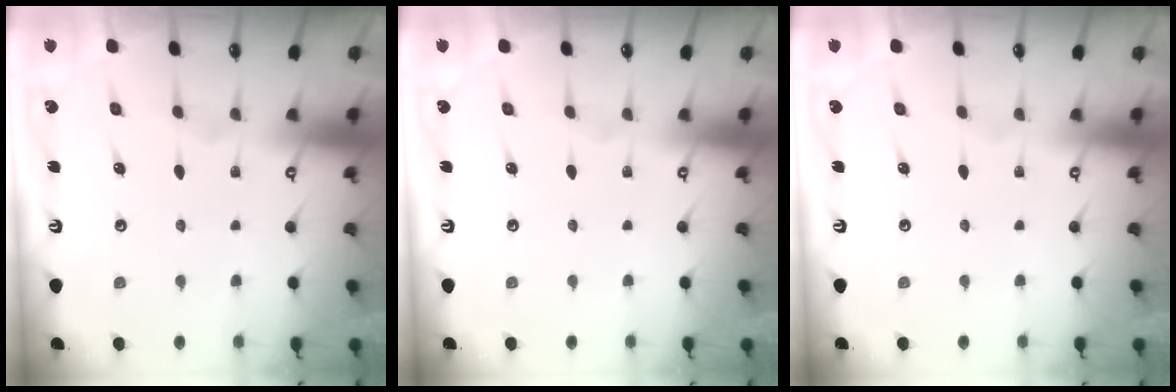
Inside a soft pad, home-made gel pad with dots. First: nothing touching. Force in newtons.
{"total": 0.0}
{"total": 0.0}